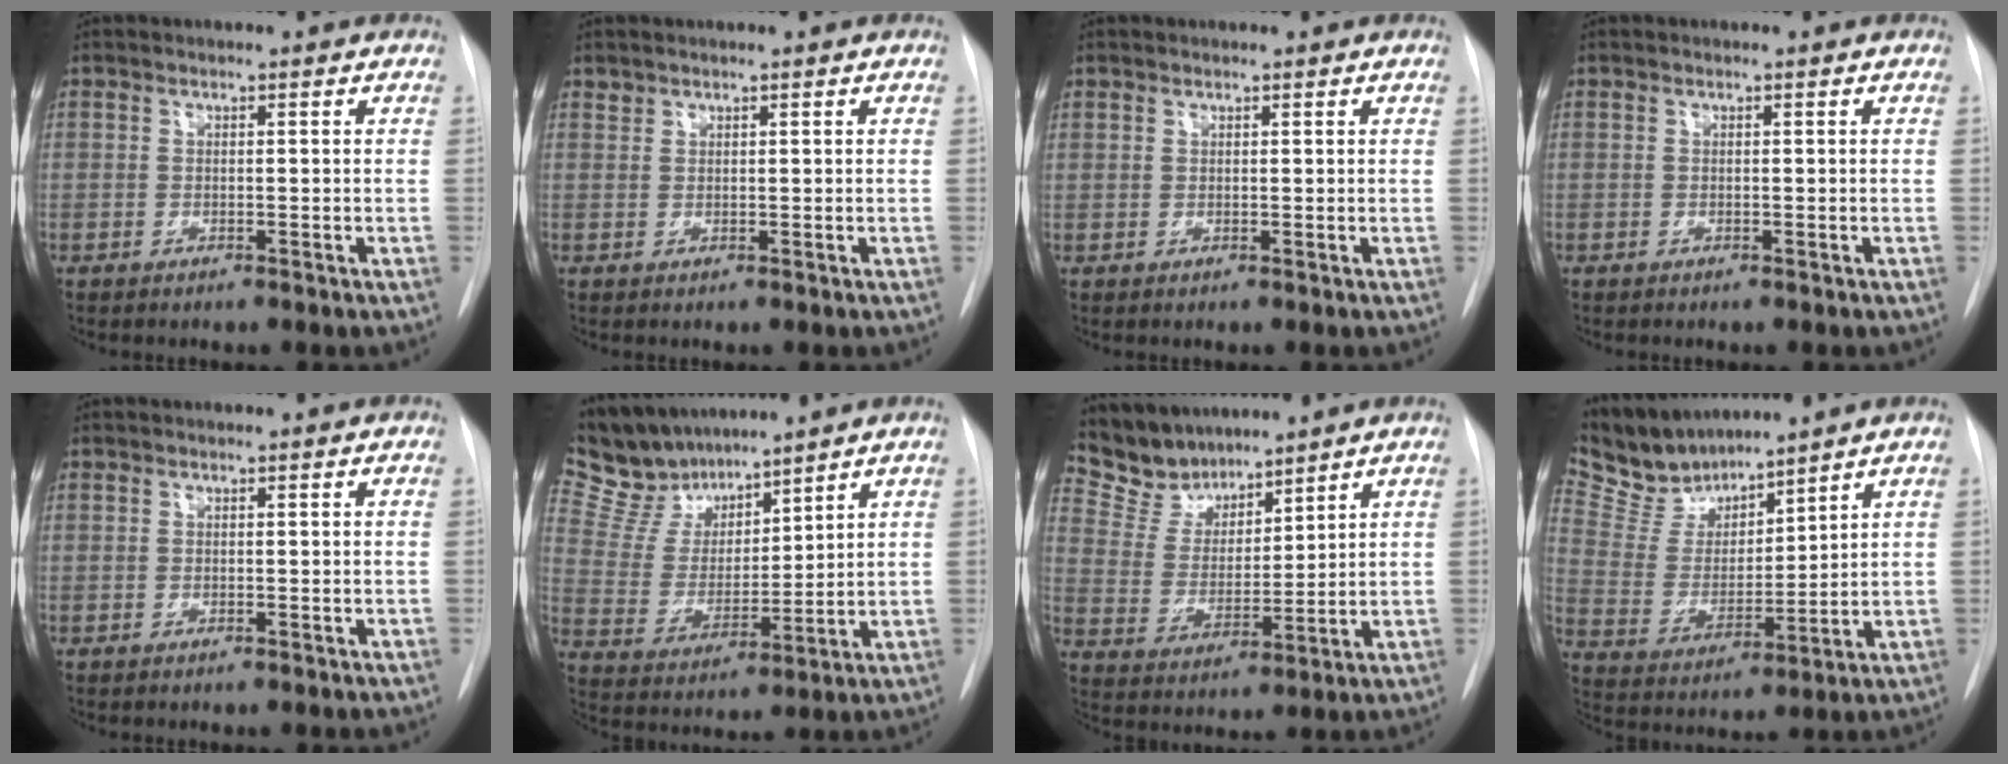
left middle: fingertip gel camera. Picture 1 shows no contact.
{"total": 0.7, "force": [0.7, 0.3, -0.1], "torque": [0.005, 0.003, 0.011]}
{"total": 0.7, "force": [0.5, 0.4, 0.0], "torque": [0.004, 0.000, 0.007]}
{"total": 0.0}
{"total": 0.0}
{"total": 11.7, "force": [10.4, 4.4, 3.3], "torque": [-0.079, 0.020, 0.207]}
{"total": 8.9, "force": [8.1, 3.4, 0.8], "torque": [-0.023, 0.010, 0.170]}
{"total": 10.8, "force": [10.0, 3.2, 2.6], "torque": [-0.063, 0.011, 0.206]}